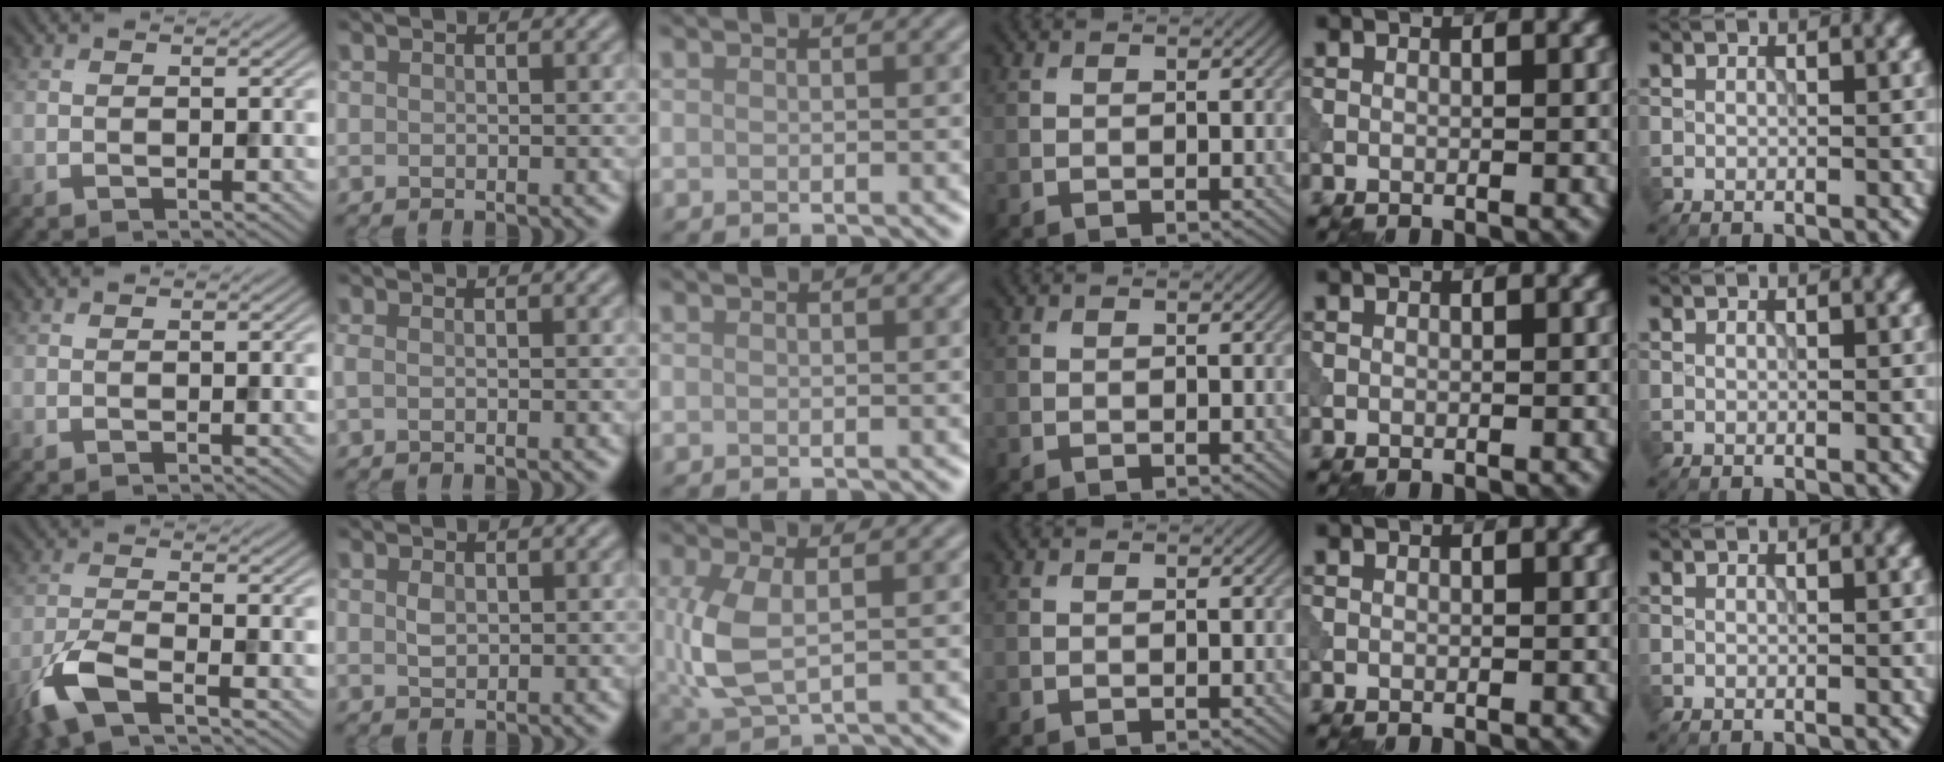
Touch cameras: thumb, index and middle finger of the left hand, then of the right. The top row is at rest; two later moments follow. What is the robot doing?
{"motion": "wipe", "object": "makeup brush"}